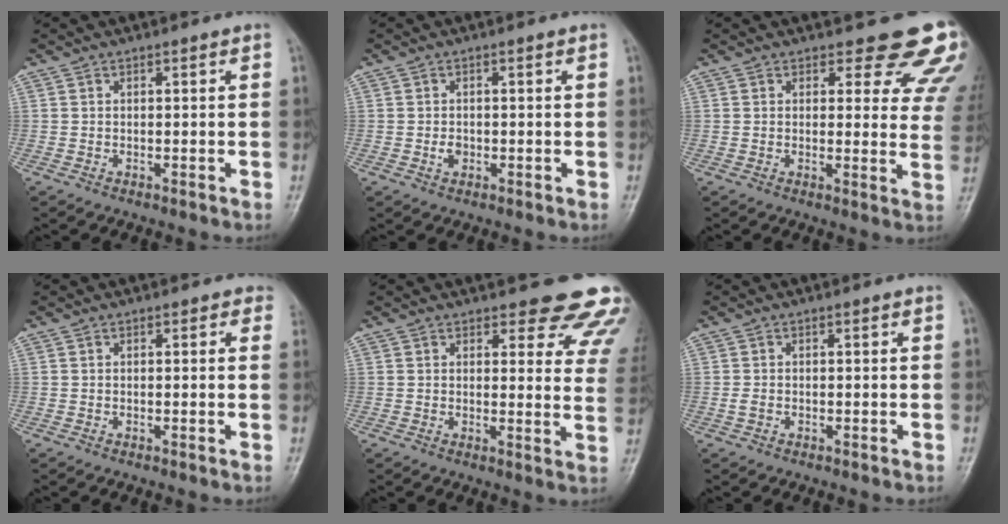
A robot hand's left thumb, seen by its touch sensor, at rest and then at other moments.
{"total": 1.5, "force": [-0.2, 1.1, 1.0], "torque": [-0.008, 0.001, 0.002]}
{"total": 12.8, "force": [11.2, 4.8, 3.9], "torque": [0.009, -0.080, 0.101]}
{"total": 1.3, "force": [1.0, 0.8, 0.3], "torque": [0.013, -0.003, -0.004]}
{"total": 13.9, "force": [11.9, 4.6, 5.4], "torque": [-0.009, -0.075, 0.110]}
{"total": 1.1, "force": [-0.1, 0.7, 0.9], "torque": [-0.015, 0.003, 0.004]}